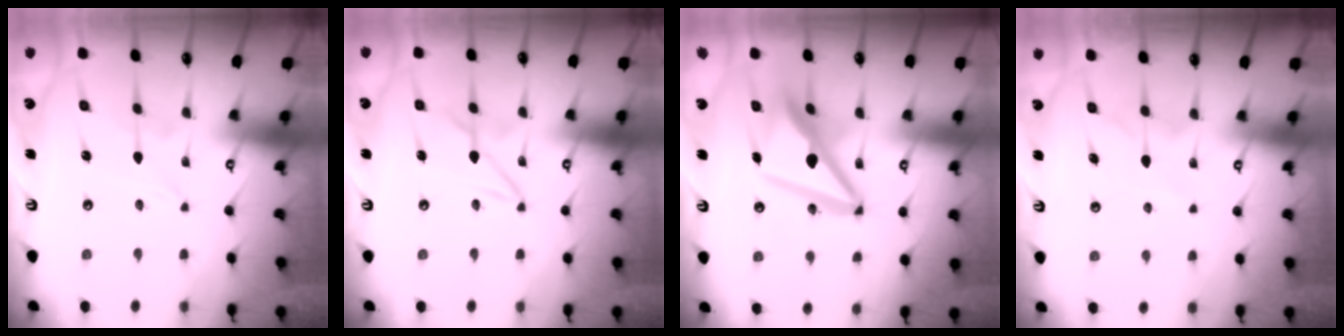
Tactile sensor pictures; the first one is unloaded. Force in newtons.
{"total": 2.1, "press": 2.1, "slide": 0.2}
{"total": 14.4, "press": 14.3, "slide": 1.8}
{"total": 7.0, "press": 6.9, "slide": 0.6}